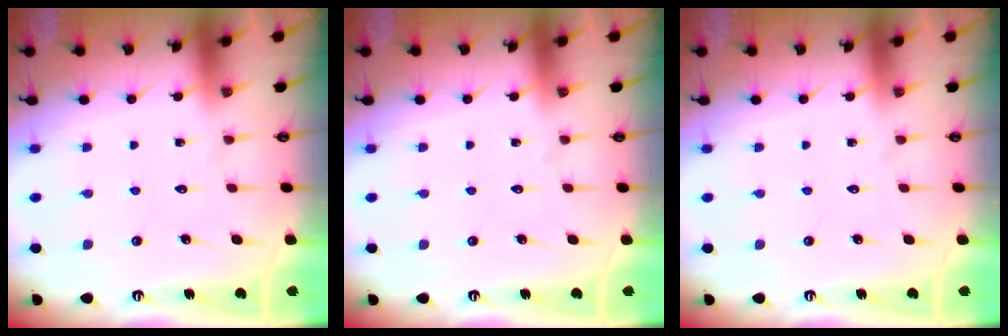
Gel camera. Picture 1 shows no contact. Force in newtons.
{"total": 0.0}
{"total": 0.0}